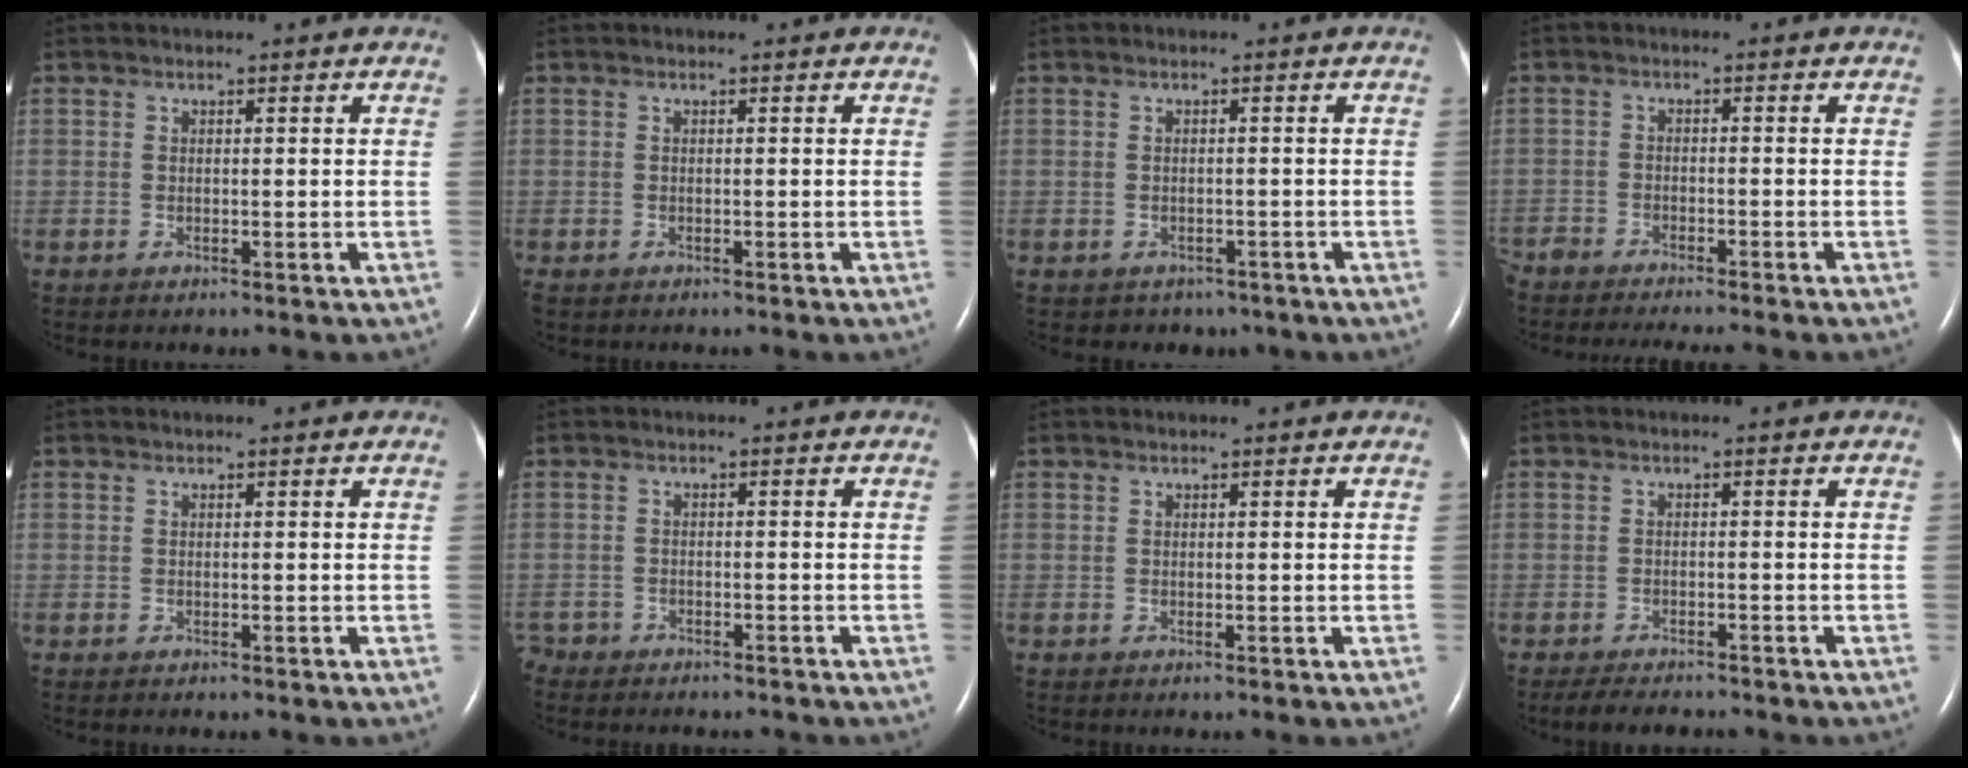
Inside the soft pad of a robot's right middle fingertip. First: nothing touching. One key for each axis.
{"total": 0.6, "fx": -0.4, "fy": 0.3, "fz": 0.1, "tx": -0.007, "ty": 0.001, "tz": -0.006}
{"total": 3.6, "fx": -2.5, "fy": 2.5, "fz": 0.4, "tx": -0.006, "ty": 0.011, "tz": -0.028}
{"total": 11.2, "fx": -10.2, "fy": 1.1, "fz": 4.5, "tx": -0.058, "ty": -0.020, "tz": -0.150}
{"total": 0.0}
{"total": 6.5, "fx": -6.0, "fy": 2.2, "fz": 1.1, "tx": -0.012, "ty": -0.006, "tz": -0.088}
{"total": 0.0}
{"total": 5.3, "fx": -4.7, "fy": 1.3, "fz": 2.0, "tx": -0.032, "ty": -0.010, "tz": -0.070}